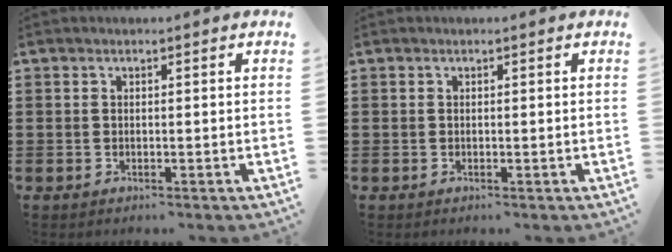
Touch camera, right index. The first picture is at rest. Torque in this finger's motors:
{"motor_torque": [0.00, 0.00, 0.00, 0.00]}